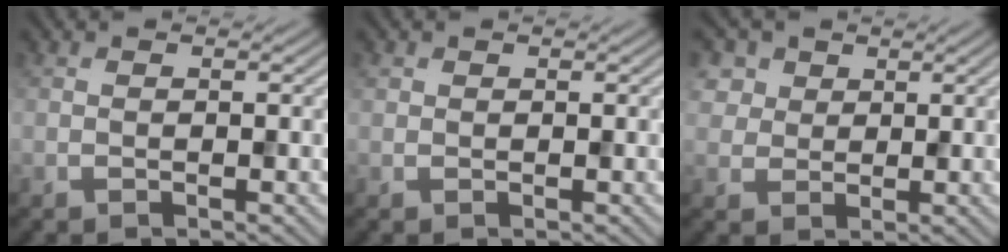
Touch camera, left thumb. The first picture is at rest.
{"total": 0.5, "force": [0.4, 0.4, 0.0], "torque": [0.001, -0.001, 0.009]}
{"total": 4.1, "force": [1.9, 3.3, 1.4], "torque": [-0.052, -0.002, 0.042]}